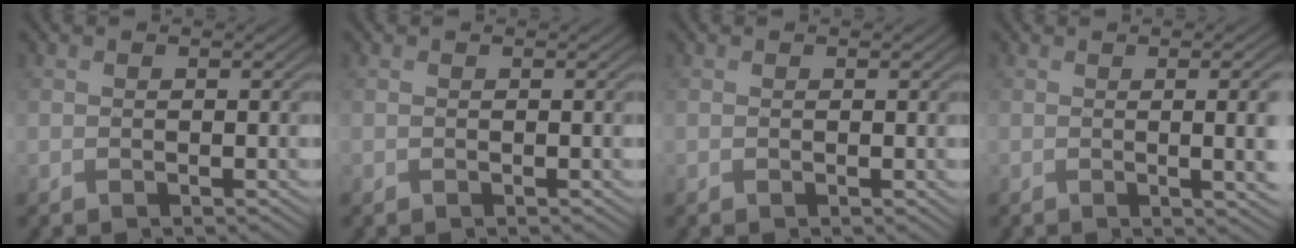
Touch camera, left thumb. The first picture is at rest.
{"total": 0.0}
{"total": 0.0}
{"total": 7.7, "force": [0.0, 2.5, 7.3], "torque": [-0.077, 0.008, -0.004]}